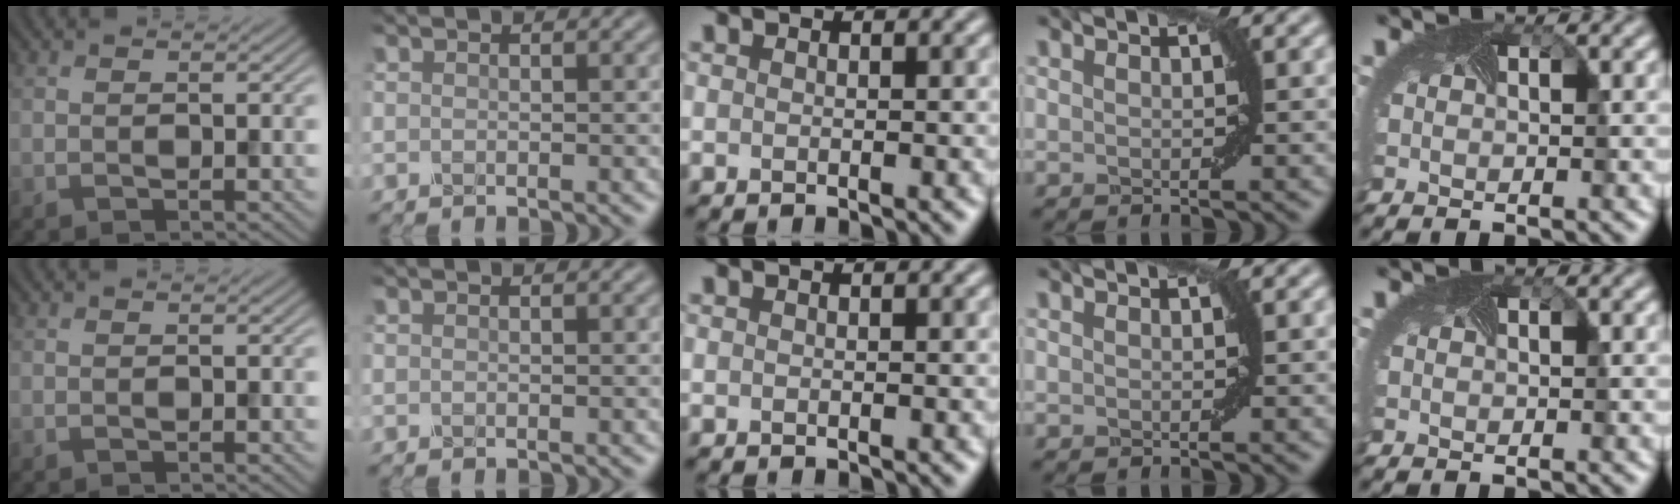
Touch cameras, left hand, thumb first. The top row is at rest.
{}